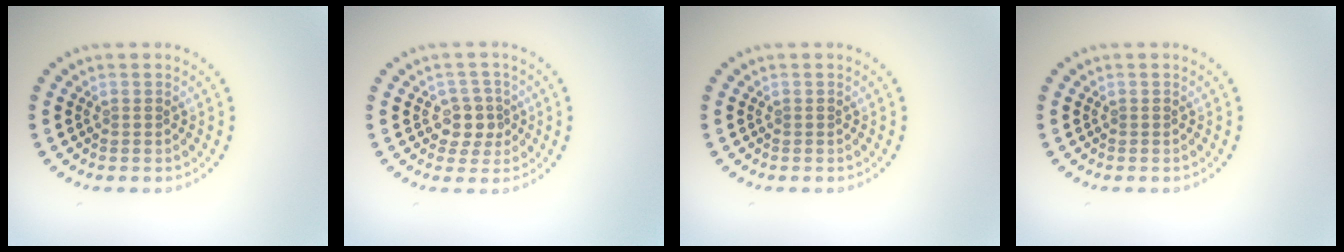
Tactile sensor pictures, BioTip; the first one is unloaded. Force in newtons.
{"total": 2.4, "press": 2.2, "slide": 1.1}
{"total": 0.0}
{"total": 0.0}